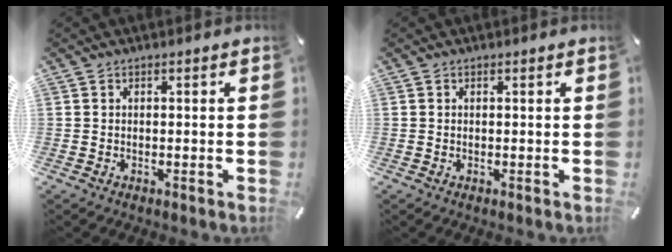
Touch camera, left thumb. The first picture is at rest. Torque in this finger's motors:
{"motor_torque": [-0.23, 0.04, -0.11, -0.01, -0.01]}